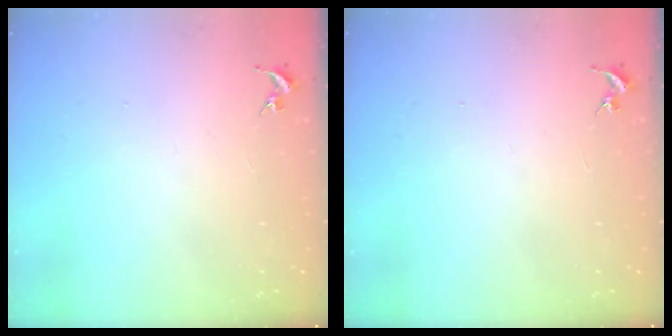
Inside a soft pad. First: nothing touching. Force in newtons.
{"total": 0.0}